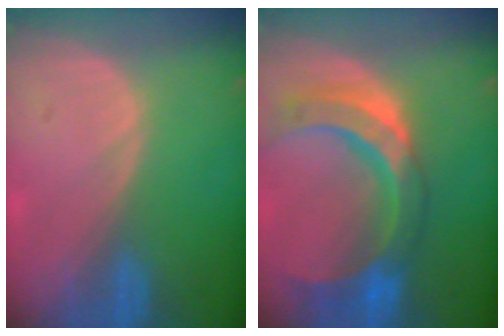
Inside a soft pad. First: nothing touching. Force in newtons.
{"total": 11.6, "press": 9.8, "slide": 6.2}